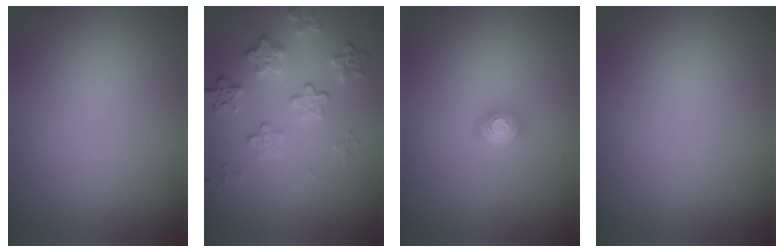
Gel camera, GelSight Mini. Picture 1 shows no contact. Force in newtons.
{"total": 4.0, "press": 3.0, "slide": 2.6}
{"total": 2.0, "press": 1.3, "slide": 1.6}
{"total": 0.0}